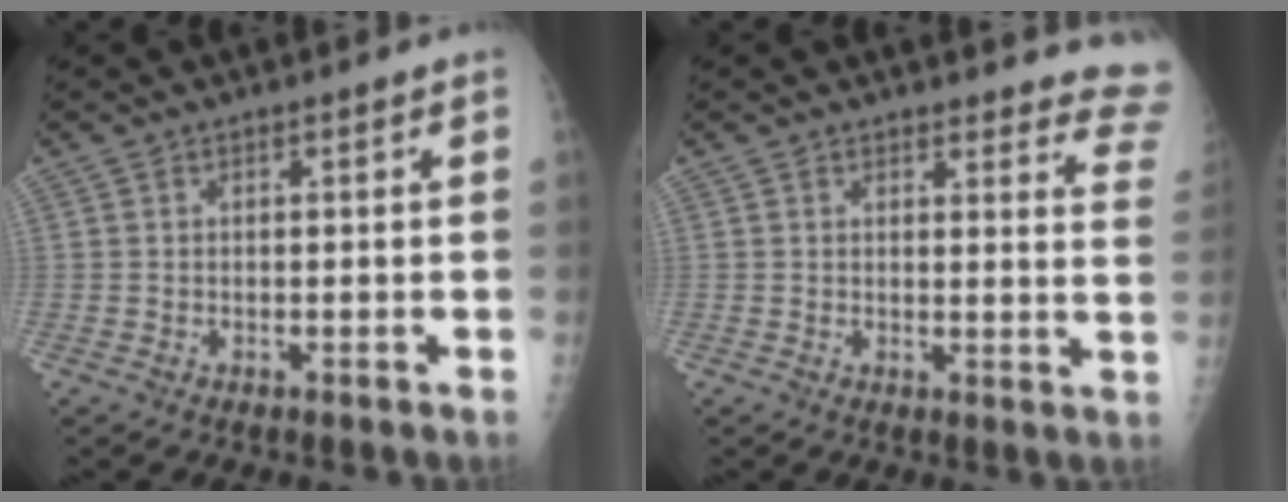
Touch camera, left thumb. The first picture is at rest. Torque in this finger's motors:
{"motor_torque": [0.13, 0.13, -0.13, -0.16, 0.05]}